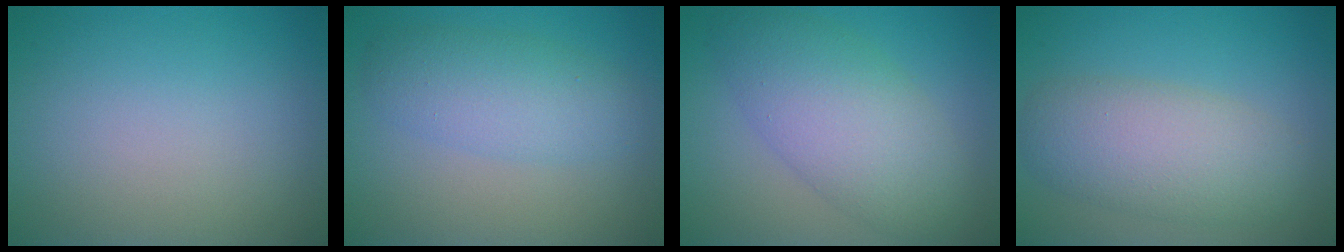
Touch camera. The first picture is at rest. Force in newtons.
{"total": 4.1, "press": 4.1, "slide": 0.1}
{"total": 6.9, "press": 6.9, "slide": 0.2}
{"total": 5.8, "press": 5.8, "slide": 0.2}